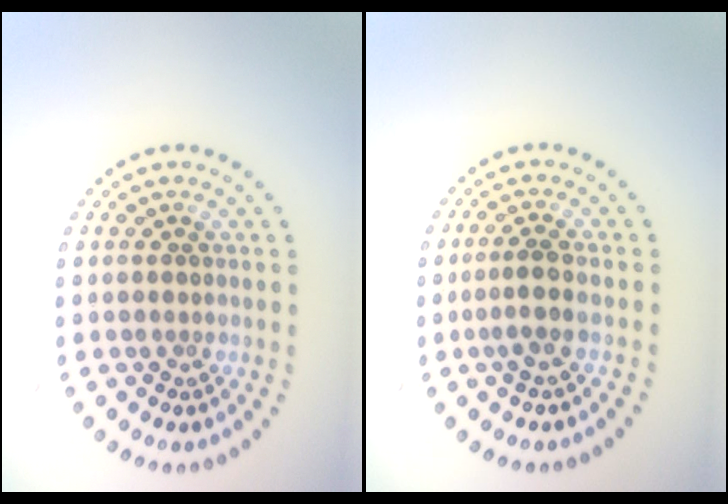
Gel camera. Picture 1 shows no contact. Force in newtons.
{"total": 2.0, "press": 1.4, "slide": 1.4}